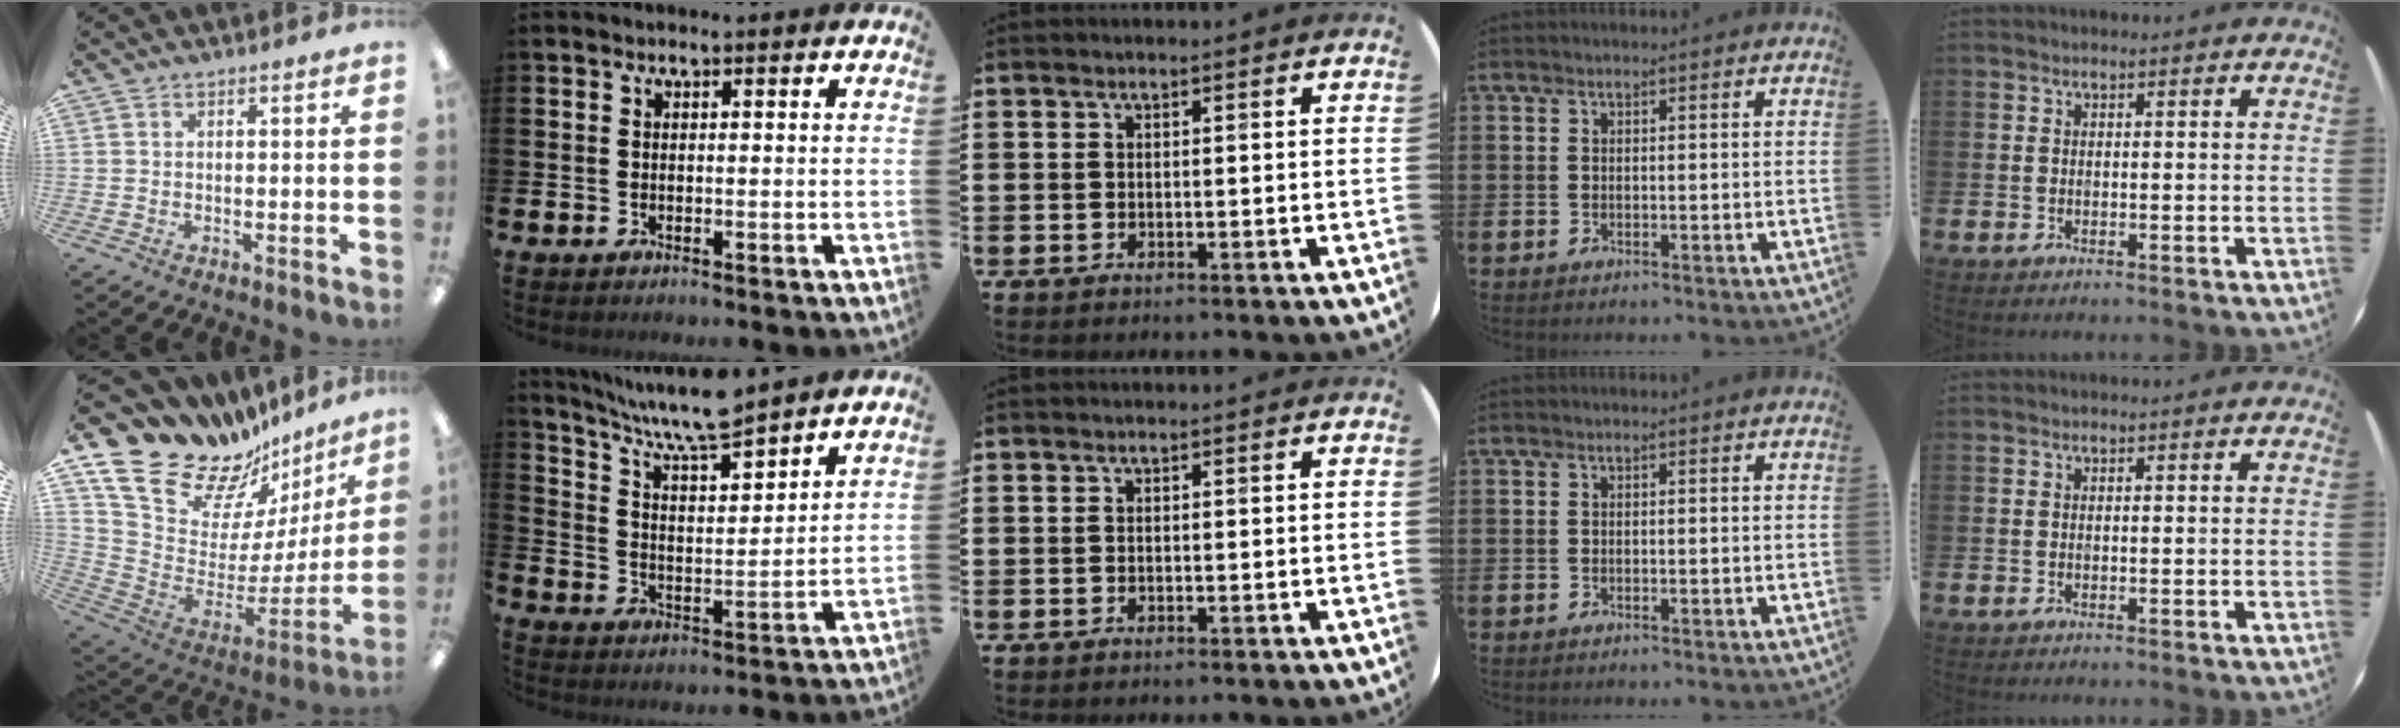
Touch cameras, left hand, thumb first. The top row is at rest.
{"thumb": {"total": 19.7, "force": [15.6, 9.6, 7.1], "torque": [-0.110, -0.140, 0.295]}, "index": {"total": 8.4, "force": [7.8, 0.6, 3.0], "torque": [-0.090, -0.046, 0.141]}}